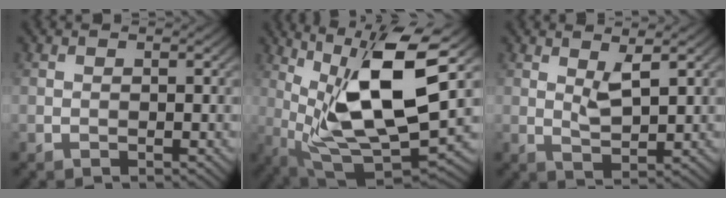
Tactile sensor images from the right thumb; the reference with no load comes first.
{"total": 15.8, "force": [4.1, 5.3, 14.3], "torque": [-0.270, -0.004, 0.079]}
{"total": 3.3, "force": [1.6, 1.0, 2.7], "torque": [-0.057, -0.010, 0.034]}